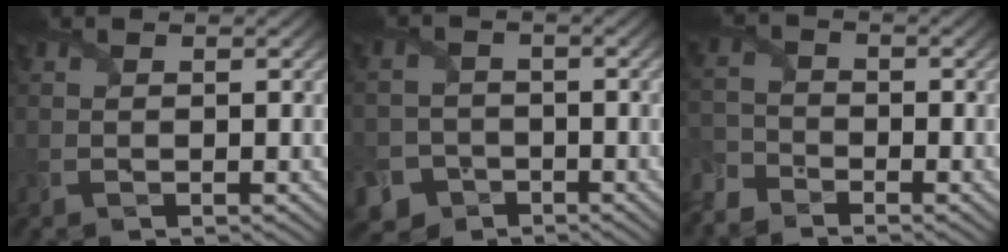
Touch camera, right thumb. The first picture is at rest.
{"total": 6.4, "force": [-3.7, 5.2, 0.5], "torque": [-0.012, -0.018, -0.080]}
{"total": 3.9, "force": [-3.4, 1.6, 0.7], "torque": [-0.019, -0.004, -0.090]}